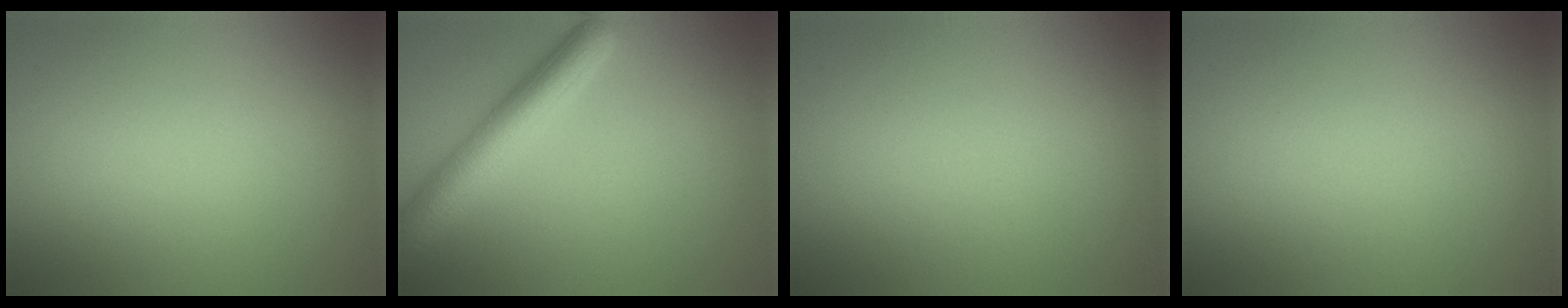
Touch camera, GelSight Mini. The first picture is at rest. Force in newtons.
{"total": 5.1, "press": 5.1, "slide": 0.2}
{"total": 0.0}
{"total": 0.0}